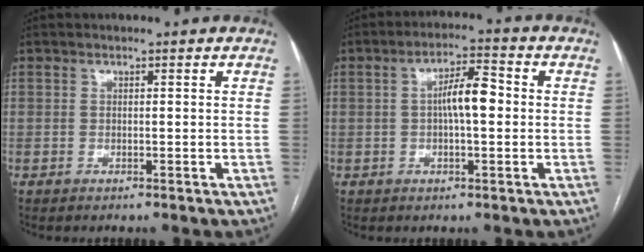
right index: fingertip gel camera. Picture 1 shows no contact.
{"total": 6.1, "force": [0.1, 1.6, 5.9], "torque": [-0.106, 0.017, 0.000]}